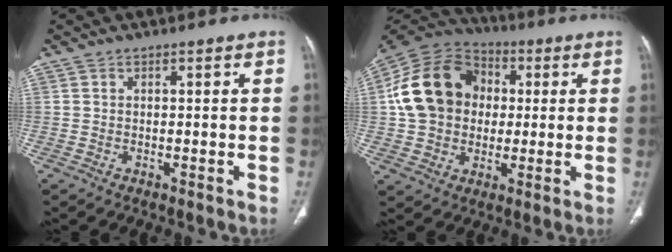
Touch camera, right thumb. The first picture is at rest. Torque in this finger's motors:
{"motor_torque": [-0.65, 1.23, 1.08, -0.46, 0.18]}